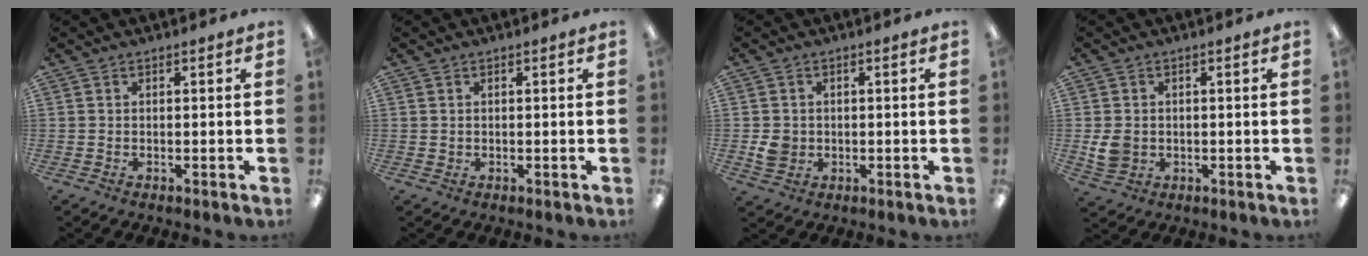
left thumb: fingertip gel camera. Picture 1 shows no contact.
{"total": 0.6, "force": [0.4, 0.4, -0.1], "torque": [0.001, 0.001, 0.007]}
{"total": 3.9, "force": [-0.2, 3.5, 1.6], "torque": [-0.013, 0.000, -0.003]}
{"total": 4.9, "force": [0.1, 4.2, 2.5], "torque": [-0.036, 0.000, 0.003]}